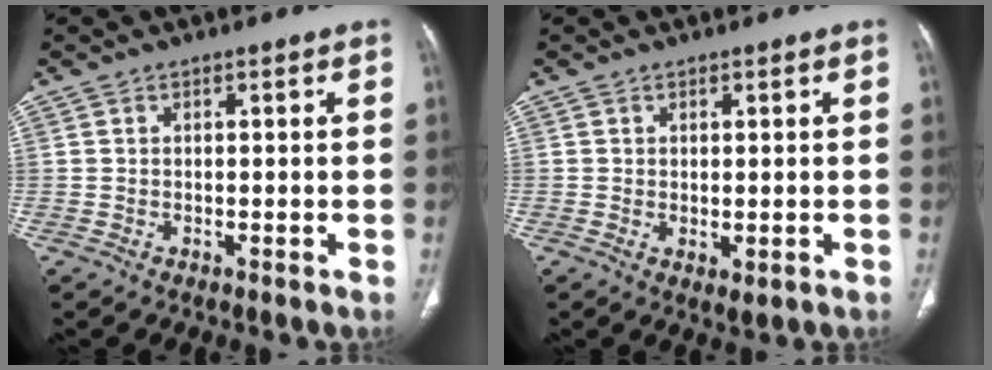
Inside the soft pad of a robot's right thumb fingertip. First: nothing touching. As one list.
[{"total": 2.1, "force": [-0.3, 1.0, 1.8], "torque": [-0.029, -0.007, 0.002]}]